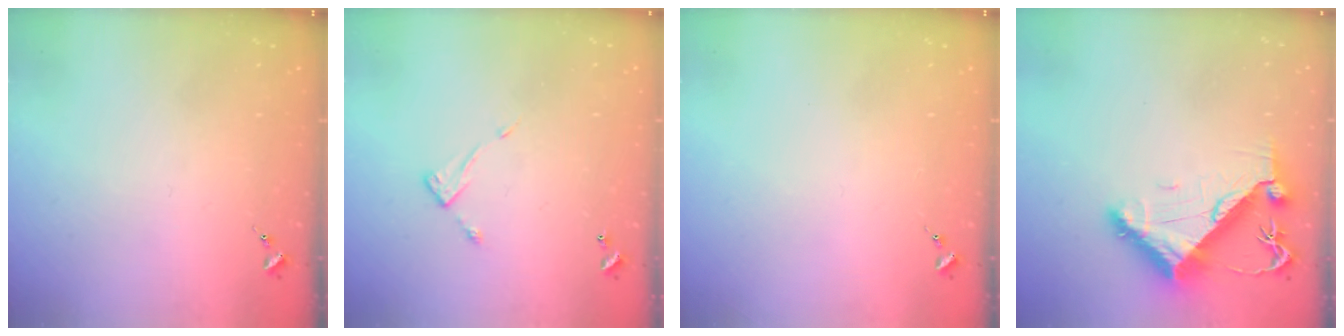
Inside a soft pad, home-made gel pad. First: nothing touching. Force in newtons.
{"total": 5.1, "press": 5.1, "slide": 0.4}
{"total": 0.0}
{"total": 10.3, "press": 10.2, "slide": 1.5}